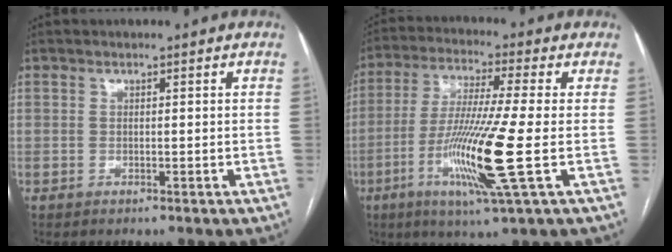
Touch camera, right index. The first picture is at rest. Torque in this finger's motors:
{"motor_torque": [1.91, -0.24, 0.71, 0.21]}